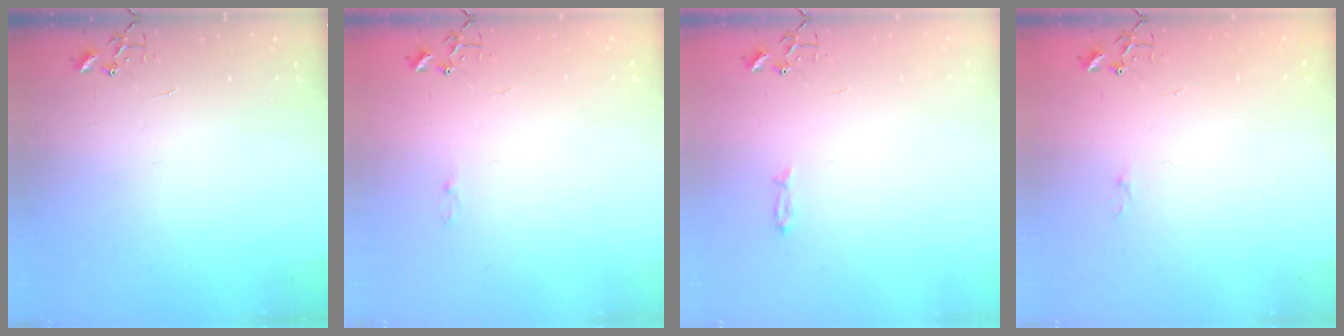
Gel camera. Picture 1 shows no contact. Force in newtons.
{"total": 3.1, "press": 3.0, "slide": 0.5}
{"total": 3.1, "press": 3.1, "slide": 0.4}
{"total": 3.4, "press": 3.4, "slide": 0.4}